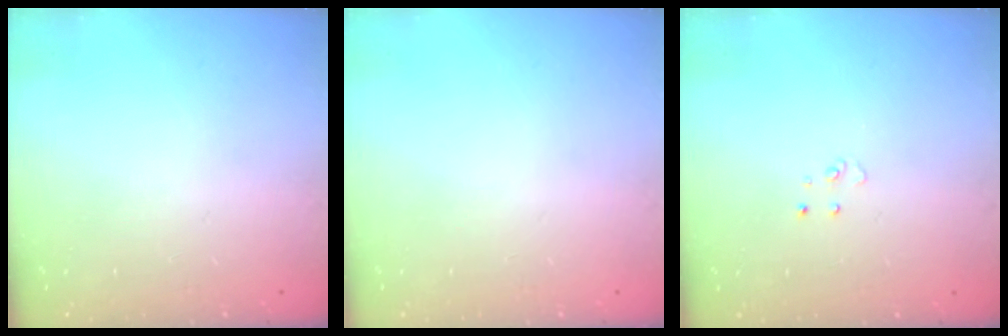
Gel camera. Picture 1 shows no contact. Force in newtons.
{"total": 0.0}
{"total": 2.9, "press": 2.9, "slide": 0.2}